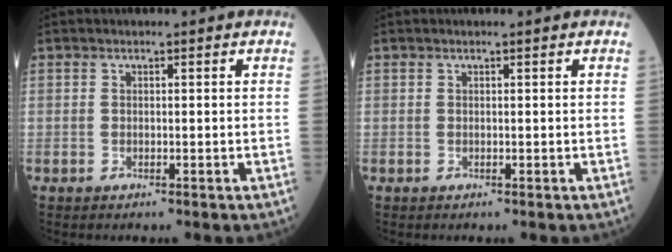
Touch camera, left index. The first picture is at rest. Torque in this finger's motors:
{"motor_torque": [-0.25, 0.25, 0.00, 0.00]}